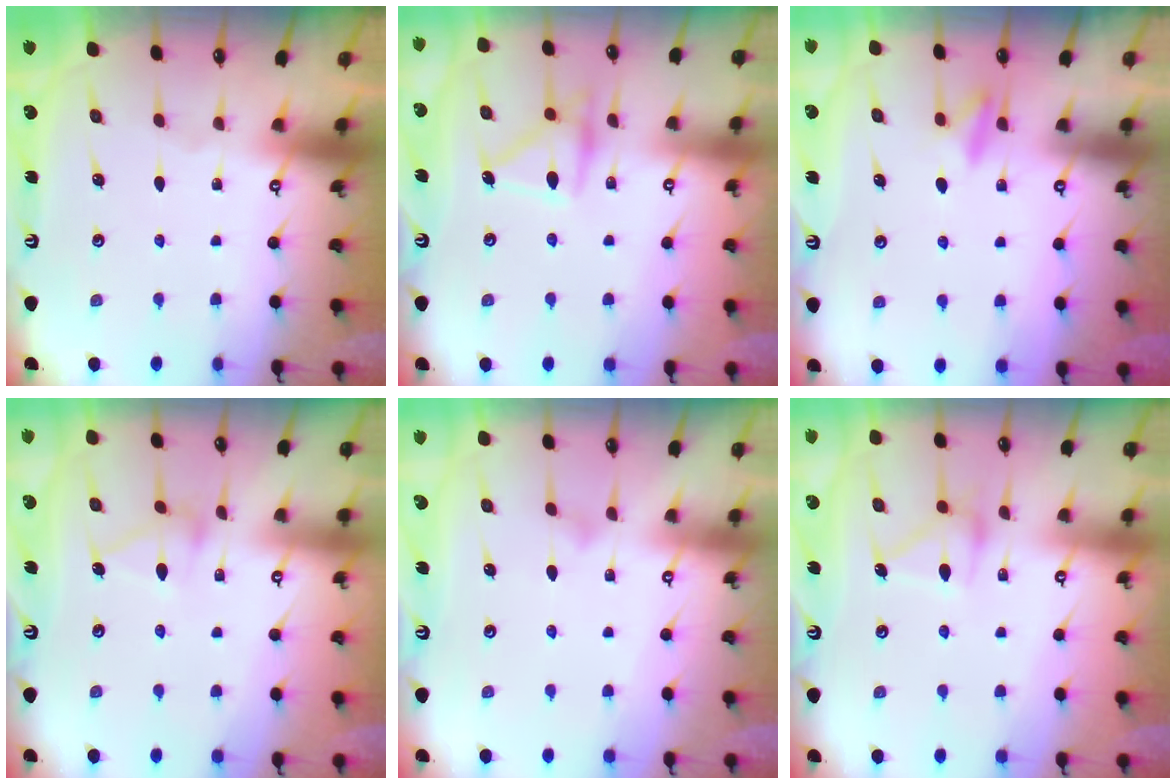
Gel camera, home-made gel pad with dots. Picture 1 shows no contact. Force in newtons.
{"total": 16.1, "press": 16.1, "slide": 0.8}
{"total": 8.2, "press": 8.1, "slide": 1.2}
{"total": 8.7, "press": 8.7, "slide": 0.5}
{"total": 4.1, "press": 4.1, "slide": 0.3}
{"total": 14.6, "press": 14.6, "slide": 0.8}